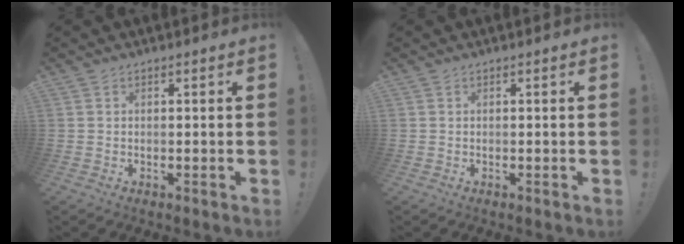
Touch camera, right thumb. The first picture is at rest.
{"total": 0.0}